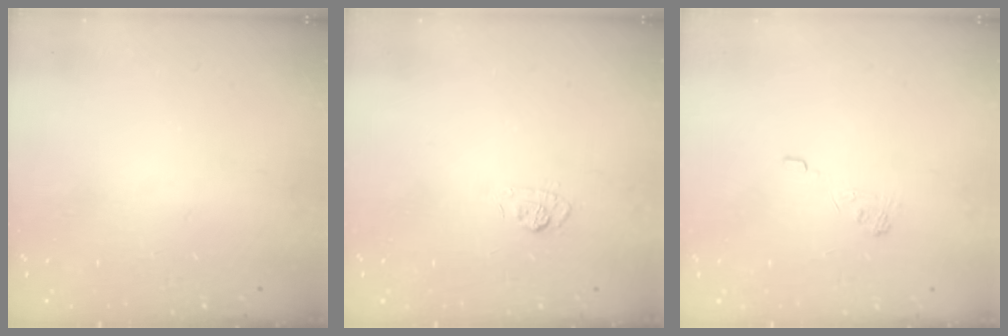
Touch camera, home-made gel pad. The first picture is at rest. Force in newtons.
{"total": 6.5, "press": 6.3, "slide": 1.7}
{"total": 2.3, "press": 1.9, "slide": 1.4}